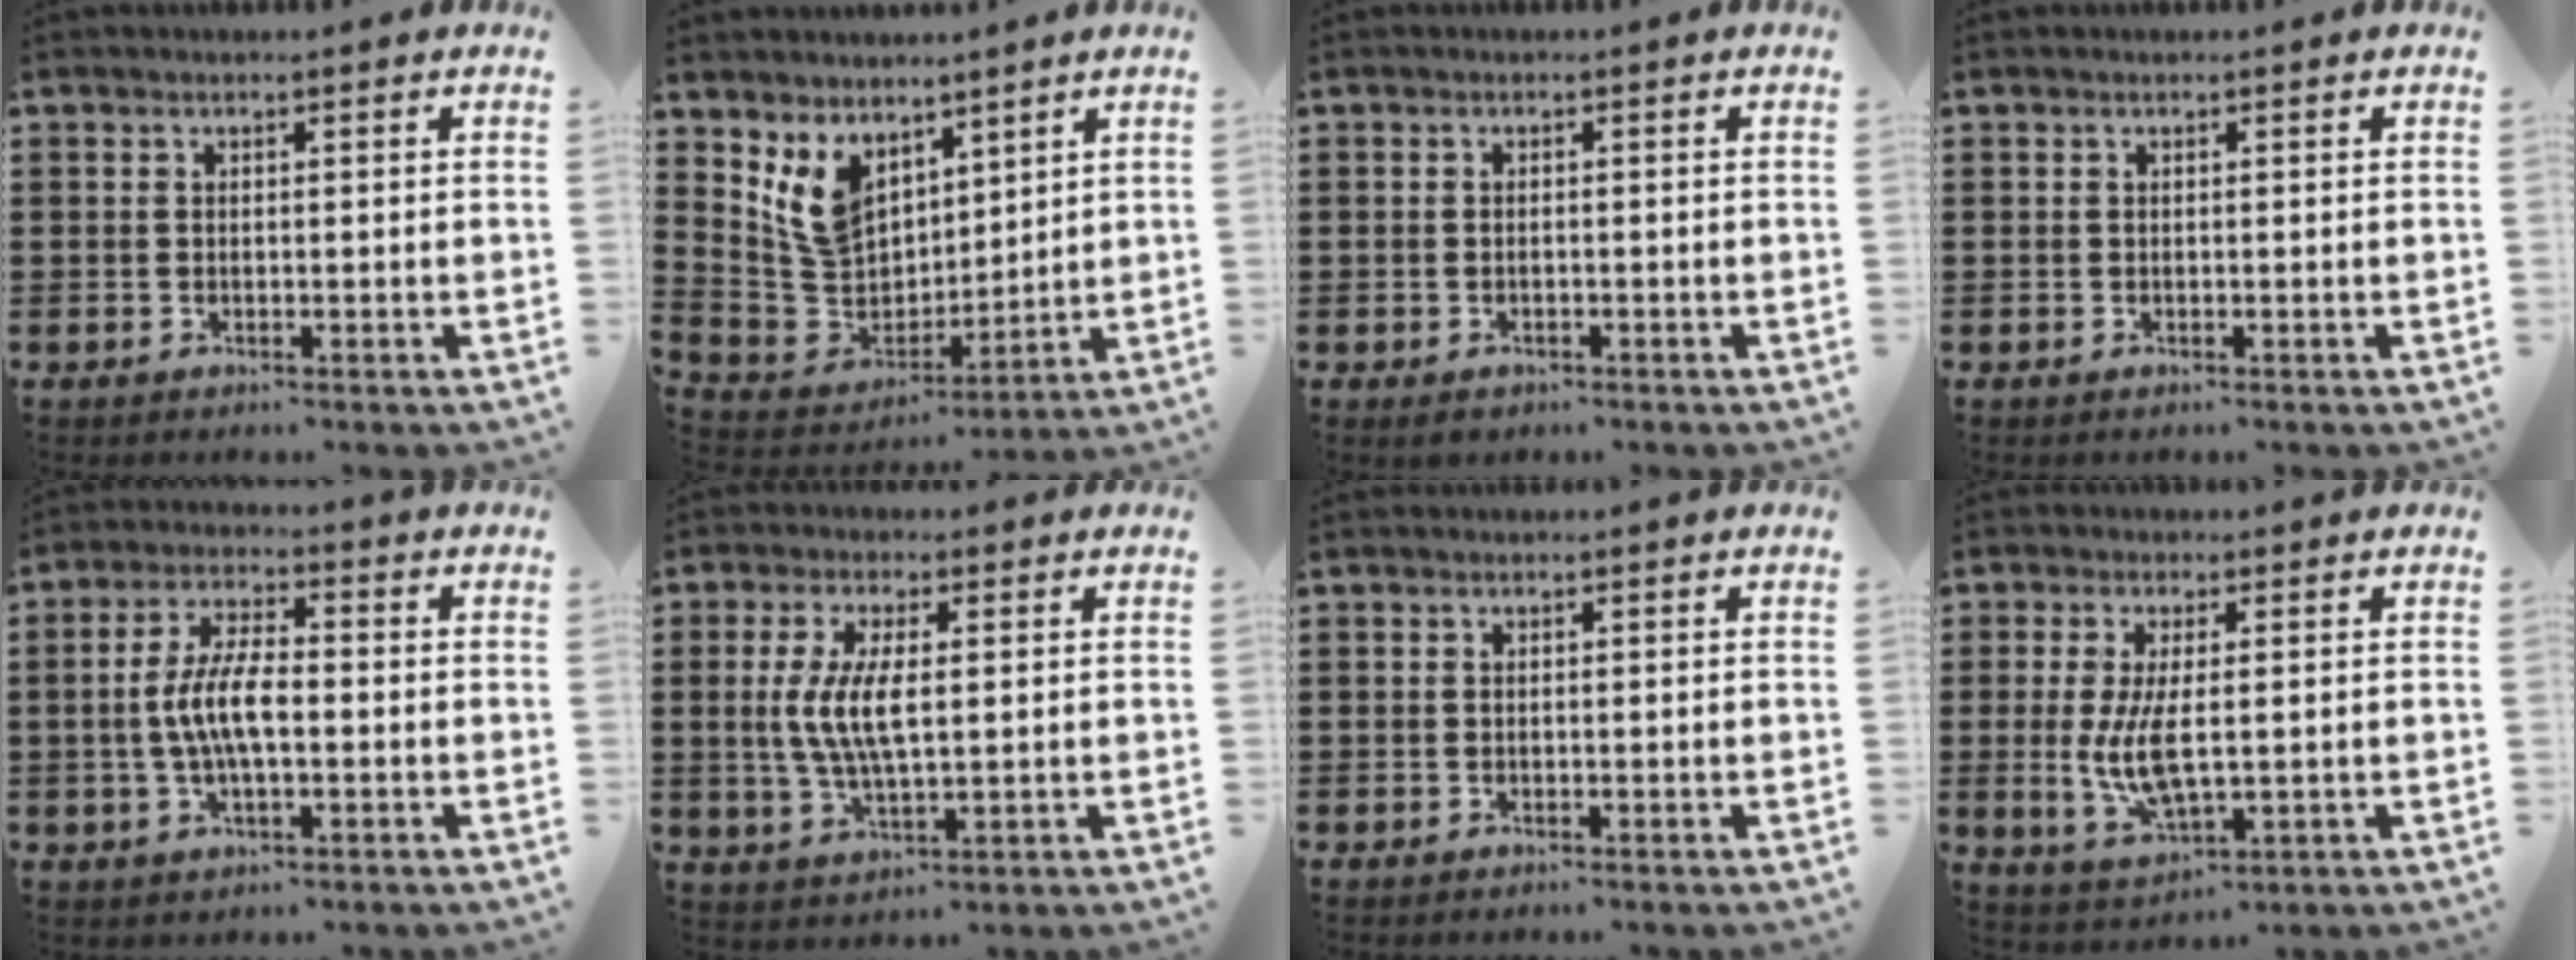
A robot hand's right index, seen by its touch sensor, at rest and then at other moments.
{"total": 8.2, "force": [4.7, 6.1, 2.9], "torque": [-0.097, -0.013, 0.094]}
{"total": 0.0}
{"total": 0.0}
{"total": 7.4, "force": [-0.8, 2.8, 6.8], "torque": [-0.148, -0.002, -0.021]}
{"total": 6.9, "force": [0.7, 2.2, 6.6], "torque": [-0.140, 0.000, 0.008]}
{"total": 0.0}
{"total": 7.6, "force": [-0.1, 2.9, 7.0], "torque": [-0.154, -0.008, -0.004]}